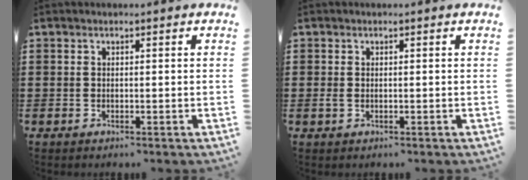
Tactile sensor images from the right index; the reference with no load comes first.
{"total": 0.9, "force": [-0.1, 0.6, 0.6], "torque": [-0.022, 0.001, -0.006]}